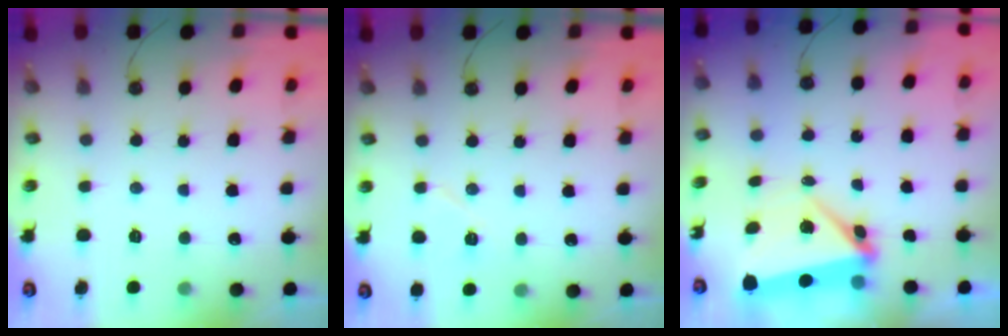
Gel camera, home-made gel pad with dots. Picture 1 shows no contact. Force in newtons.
{"total": 5.9, "press": 5.6, "slide": 2.0}
{"total": 6.2, "press": 5.9, "slide": 2.0}